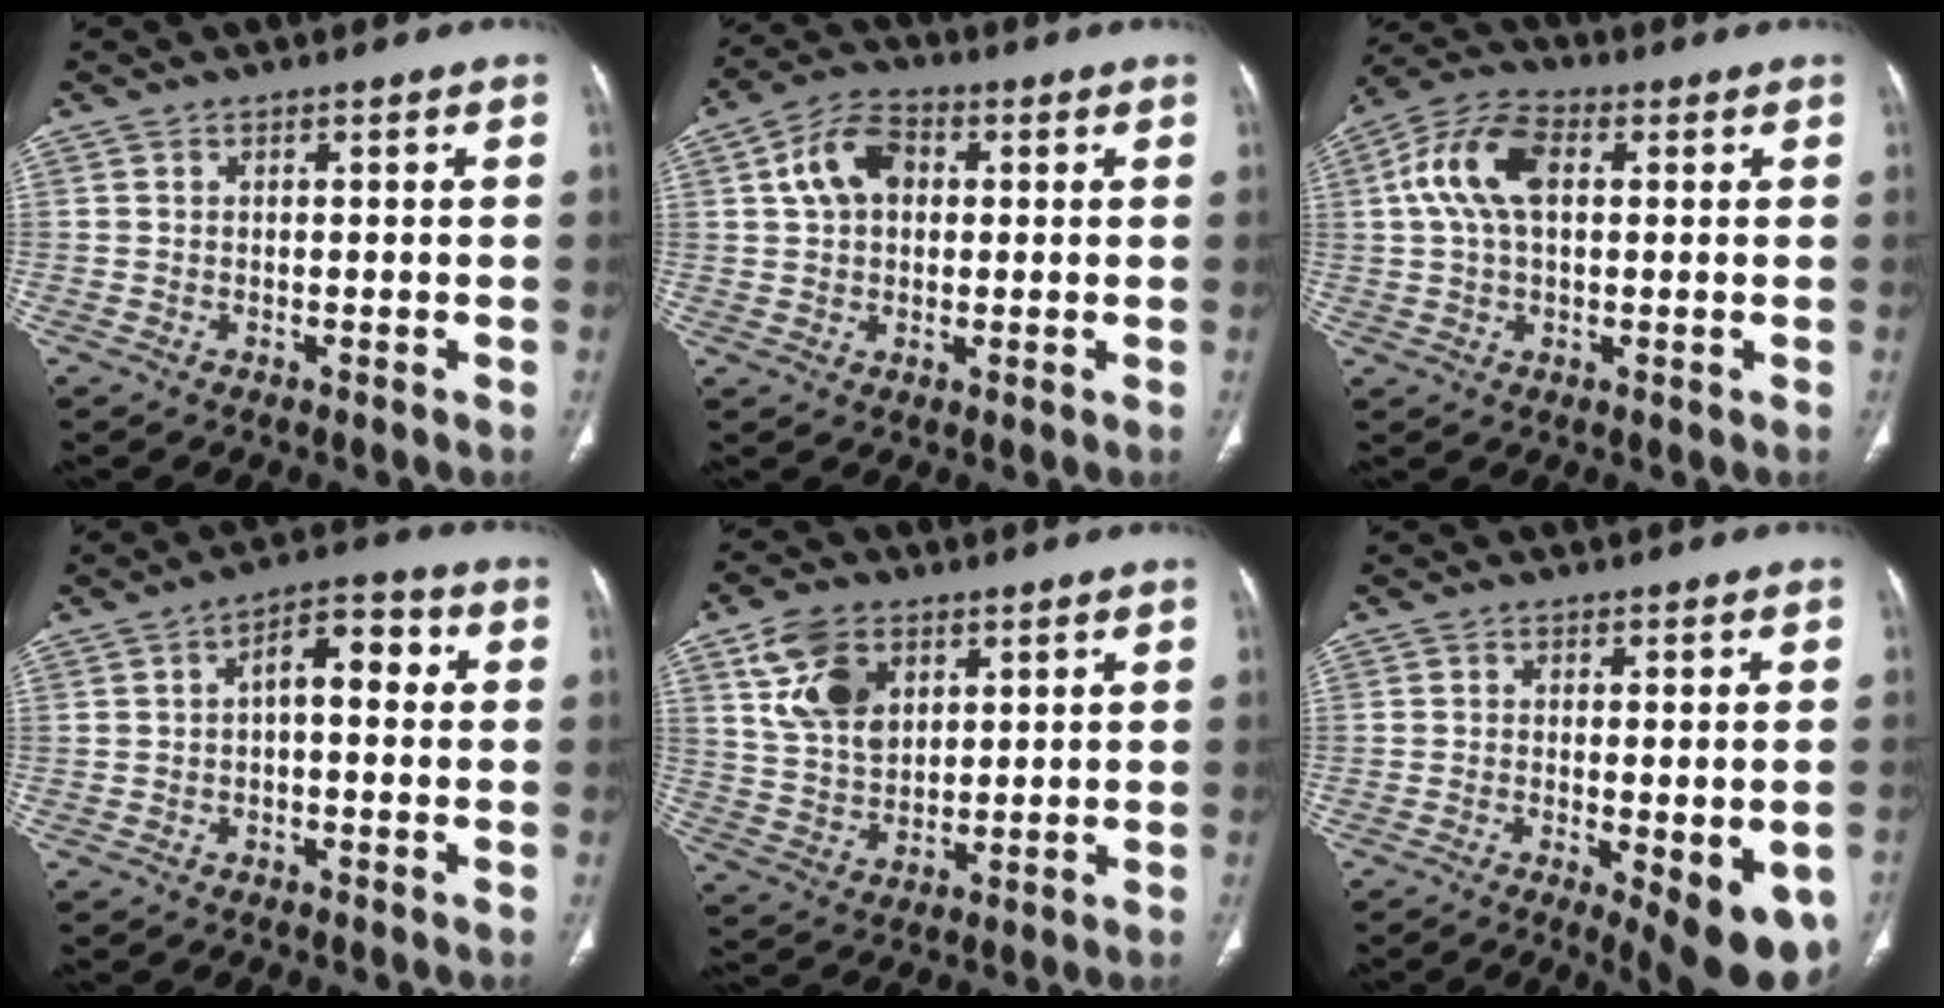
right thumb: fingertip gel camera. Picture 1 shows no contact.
{"total": 8.8, "force": [2.0, 6.1, 6.0], "torque": [-0.101, 0.016, 0.030]}
{"total": 11.1, "force": [2.2, 6.4, 8.8], "torque": [-0.179, 0.024, 0.037]}
{"total": 7.3, "force": [0.8, 3.6, 6.3], "torque": [-0.079, 0.029, 0.004]}
{"total": 11.5, "force": [5.0, 7.6, 6.9], "torque": [-0.107, -0.017, 0.102]}
{"total": 12.3, "force": [-5.1, 4.2, 10.4], "torque": [-0.111, -0.013, -0.062]}